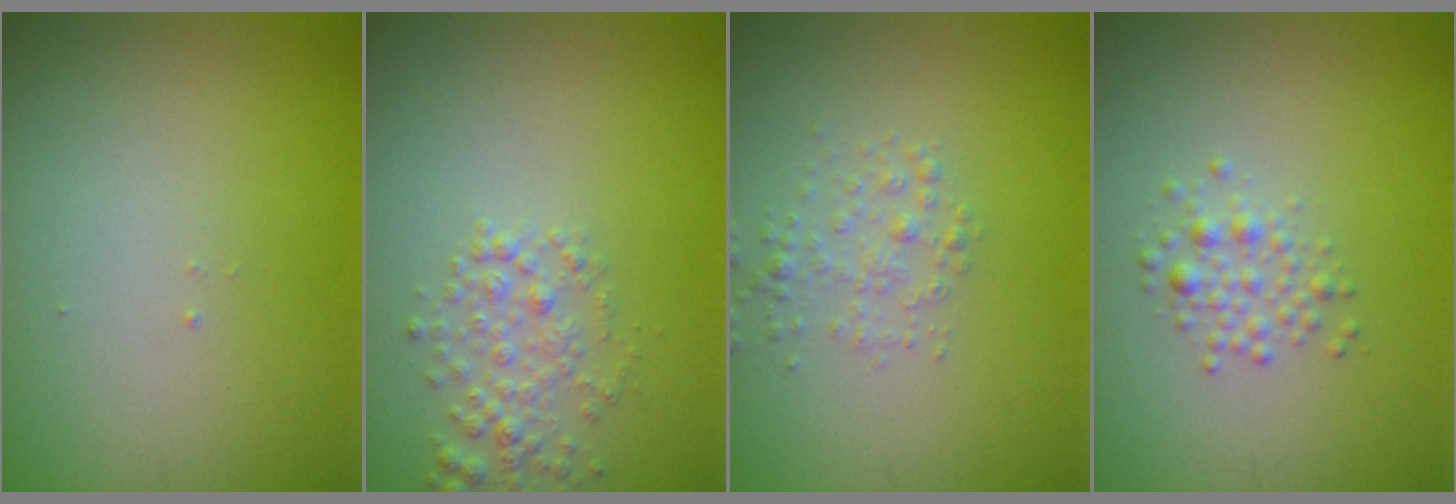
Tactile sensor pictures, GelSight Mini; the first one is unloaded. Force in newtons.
{"total": 2.3, "press": 2.3, "slide": 0.1}
{"total": 1.7, "press": 1.7, "slide": 0.1}
{"total": 1.7, "press": 1.7, "slide": 0.1}